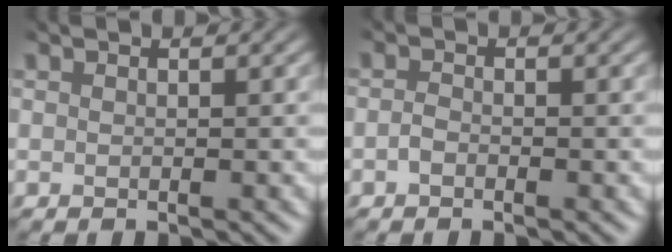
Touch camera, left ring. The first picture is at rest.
{"total": 1.4, "force": [-1.4, 0.1, -0.3], "torque": [-0.007, 0.002, -0.023]}